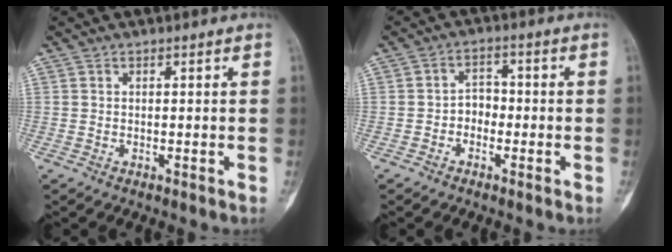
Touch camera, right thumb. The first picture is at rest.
{"total": 3.4, "force": [-1.2, 2.7, 1.7], "torque": [-0.004, 0.019, -0.030]}